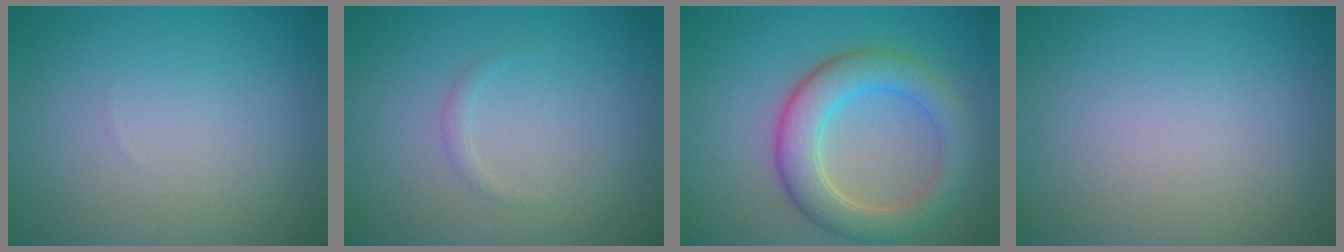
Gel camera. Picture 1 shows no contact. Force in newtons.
{"total": 0.6, "press": 0.6, "slide": 0.0}
{"total": 5.8, "press": 5.8, "slide": 0.5}
{"total": 0.0}